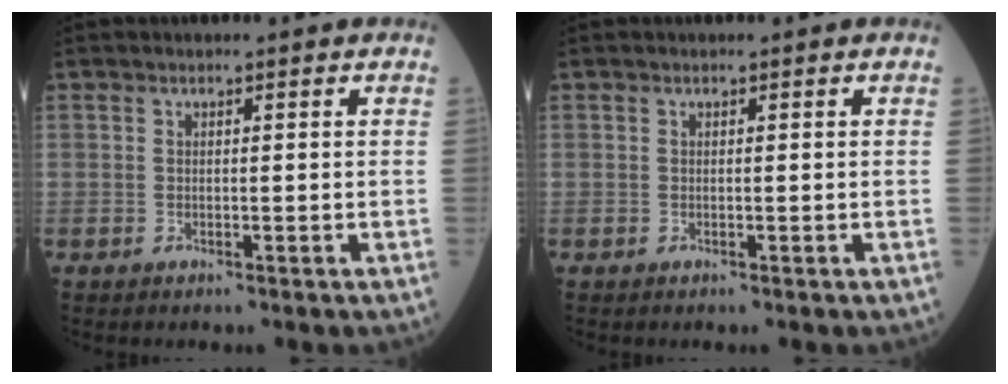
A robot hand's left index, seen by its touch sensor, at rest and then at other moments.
{"total": 0.0}